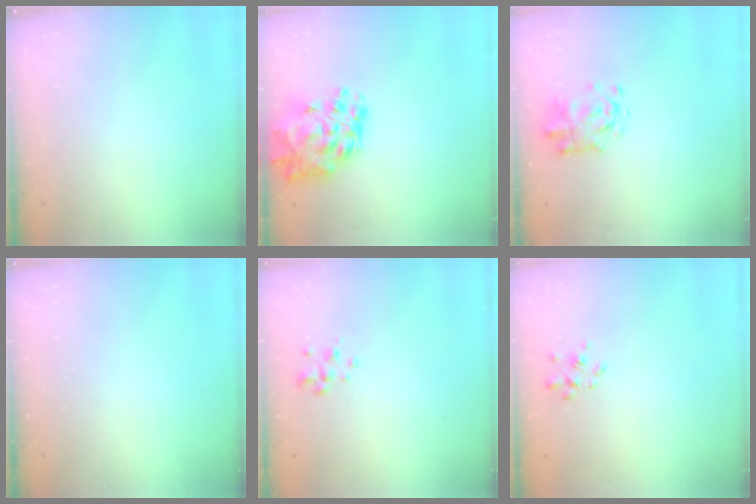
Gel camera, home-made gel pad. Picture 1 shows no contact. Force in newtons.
{"total": 15.7, "press": 15.0, "slide": 4.9}
{"total": 4.5, "press": 4.4, "slide": 0.9}
{"total": 0.0}
{"total": 2.4, "press": 2.3, "slide": 0.6}
{"total": 2.6, "press": 2.3, "slide": 1.2}